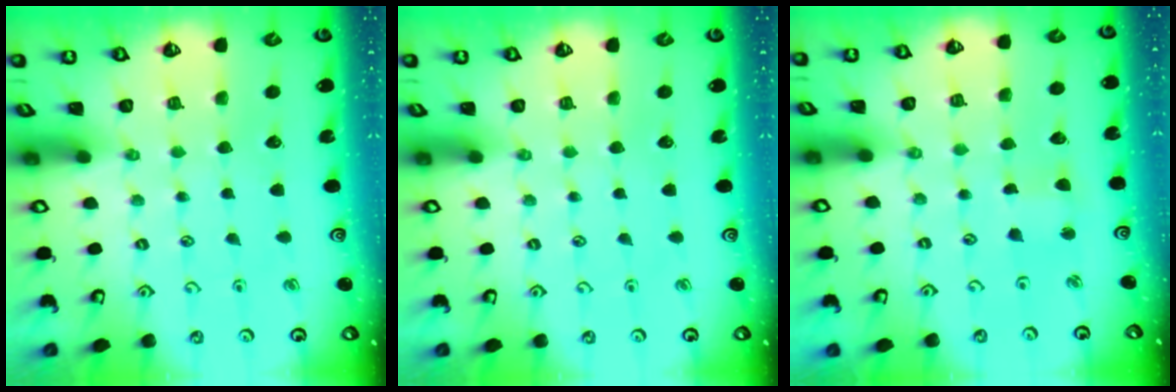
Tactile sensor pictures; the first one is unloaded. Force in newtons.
{"total": 0.0}
{"total": 2.4, "press": 2.4, "slide": 0.3}